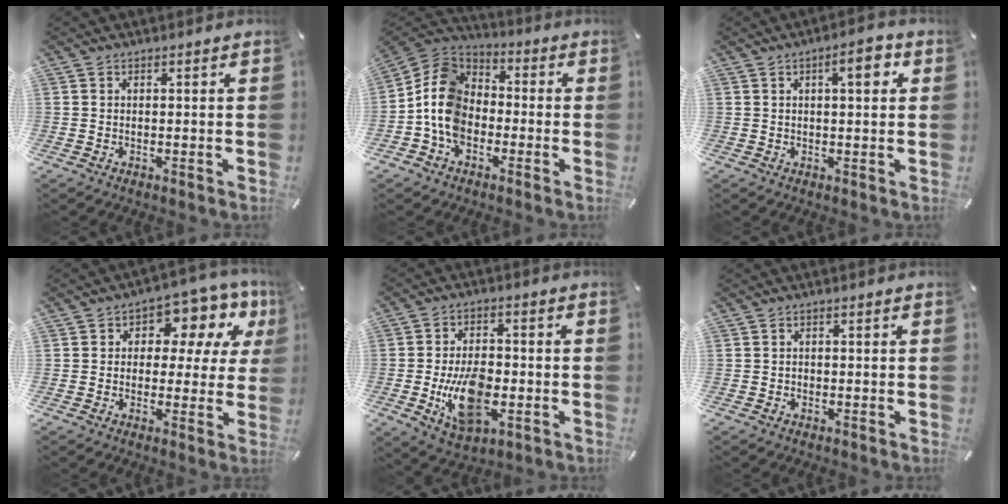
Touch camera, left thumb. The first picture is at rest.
{"total": 11.1, "force": [-3.8, 8.8, 5.7], "torque": [-0.147, 0.027, -0.076]}
{"total": 5.3, "force": [1.9, 1.7, 4.7], "torque": [-0.065, -0.003, 0.022]}
{"total": 10.4, "force": [3.9, 6.6, 7.0], "torque": [-0.090, -0.026, 0.067]}
{"total": 13.0, "force": [-3.0, 7.5, 10.1], "torque": [-0.179, -0.005, -0.050]}
{"total": 0.6, "force": [-0.3, 0.5, 0.2], "torque": [-0.004, 0.003, -0.007]}